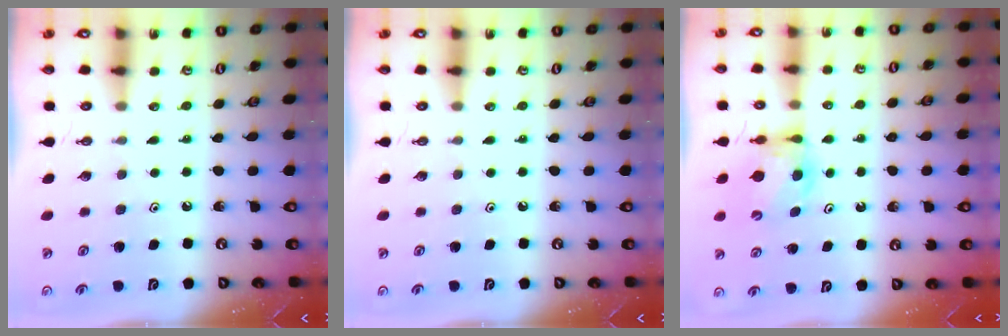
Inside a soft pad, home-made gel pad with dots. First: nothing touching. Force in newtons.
{"total": 0.0}
{"total": 6.3, "press": 6.3, "slide": 0.4}